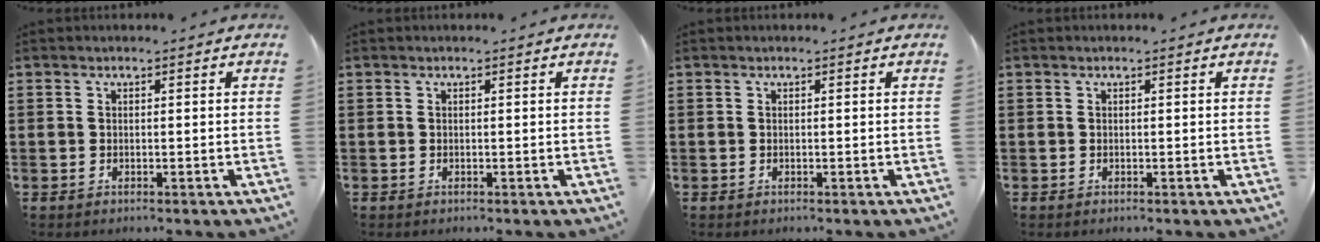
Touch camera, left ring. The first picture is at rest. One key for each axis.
{"total": 0.0}
{"total": 0.0}
{"total": 0.0}